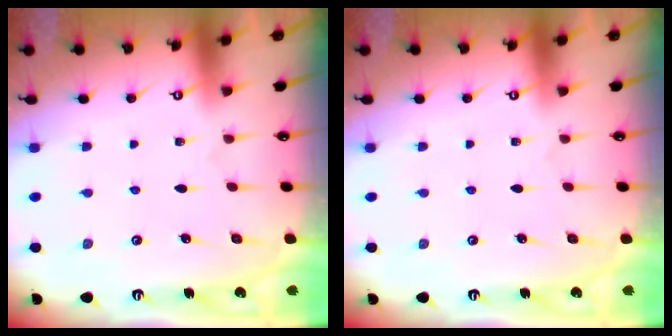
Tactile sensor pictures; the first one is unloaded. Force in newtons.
{"total": 0.0}